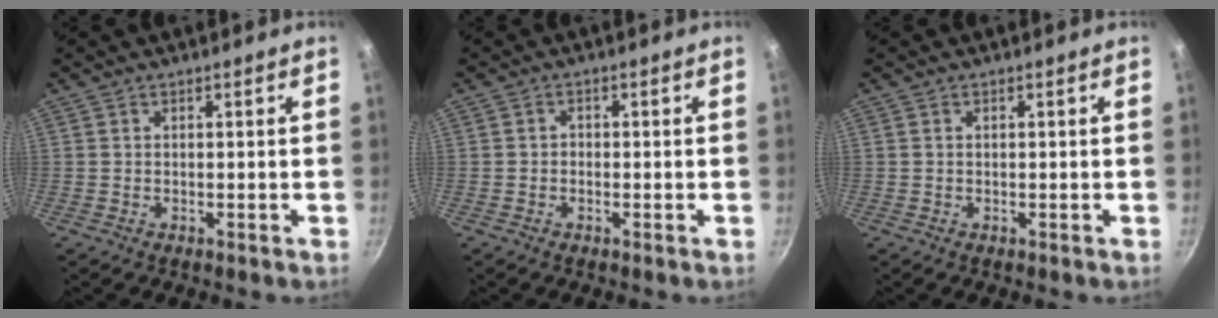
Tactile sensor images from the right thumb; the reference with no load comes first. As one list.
[{"total": 1.1, "force": [-0.4, 0.9, 0.5], "torque": [-0.007, 0.004, -0.008]}, {"total": 0.0}]